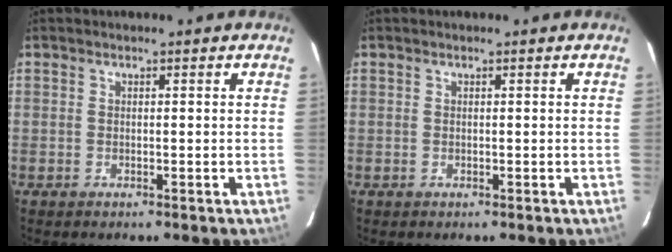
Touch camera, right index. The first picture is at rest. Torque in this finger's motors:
{"motor_torque": [0.00, 0.00, 0.00, 0.00]}